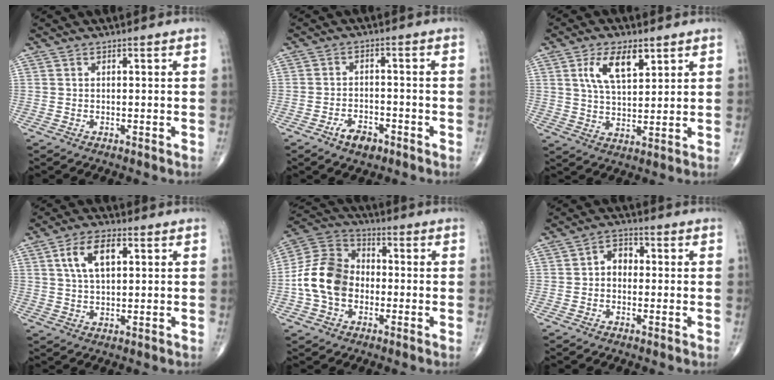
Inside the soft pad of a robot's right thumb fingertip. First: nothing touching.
{"total": 5.0, "force": [-3.1, 2.6, 2.9], "torque": [-0.036, 0.018, -0.053]}
{"total": 8.9, "force": [4.1, 4.2, 6.7], "torque": [-0.109, -0.017, 0.079]}
{"total": 8.1, "force": [2.6, 4.1, 6.5], "torque": [-0.115, 0.002, 0.047]}
{"total": 13.1, "force": [-2.0, 10.0, 8.3], "torque": [-0.148, 0.037, -0.050]}
{"total": 4.5, "force": [0.0, 3.5, 2.9], "torque": [-0.028, 0.019, -0.010]}